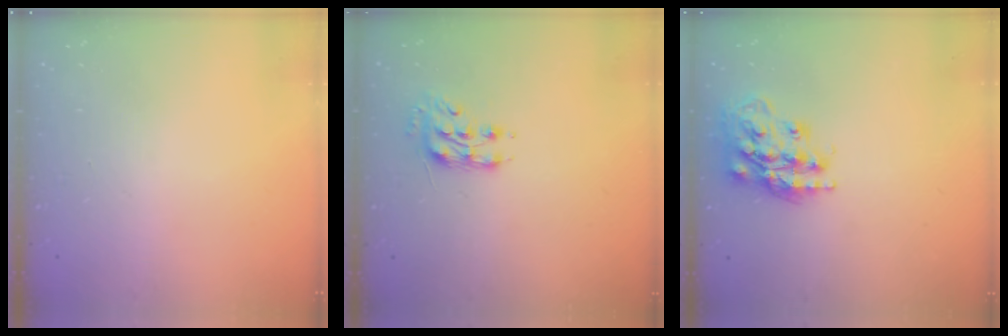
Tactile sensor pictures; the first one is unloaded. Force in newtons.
{"total": 8.1, "press": 8.0, "slide": 1.0}
{"total": 16.6, "press": 16.5, "slide": 1.1}